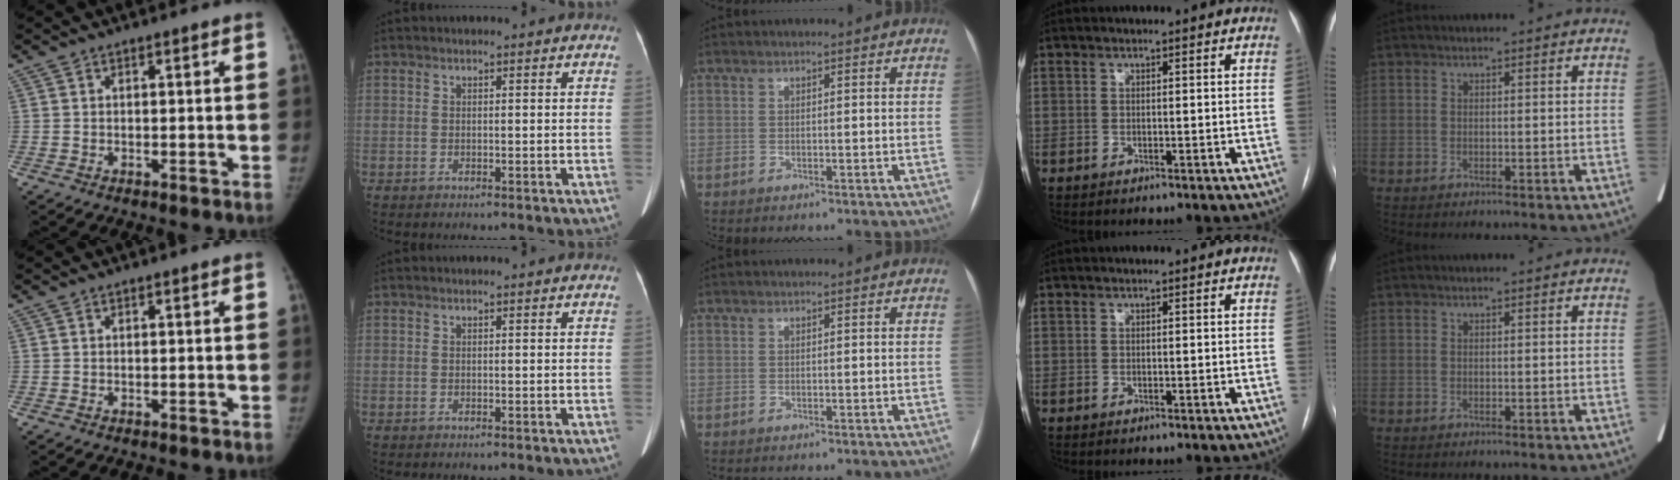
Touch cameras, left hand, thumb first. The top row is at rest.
{}